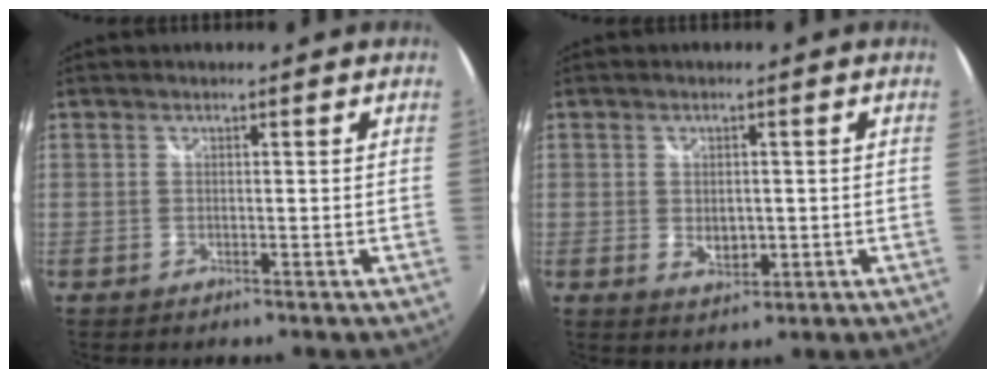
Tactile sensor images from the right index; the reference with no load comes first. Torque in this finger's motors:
{"motor_torque": [0.01, 0.05, 0.01, 0.00]}